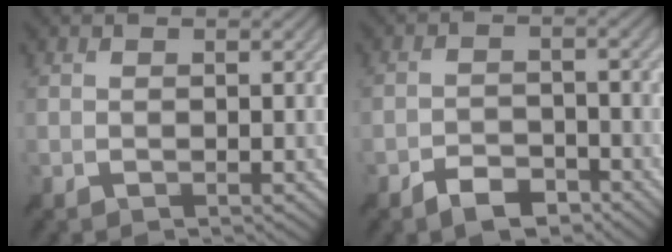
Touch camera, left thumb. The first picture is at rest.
{"total": 4.0, "force": [-3.2, 1.7, 1.7], "torque": [-0.027, -0.002, -0.059]}